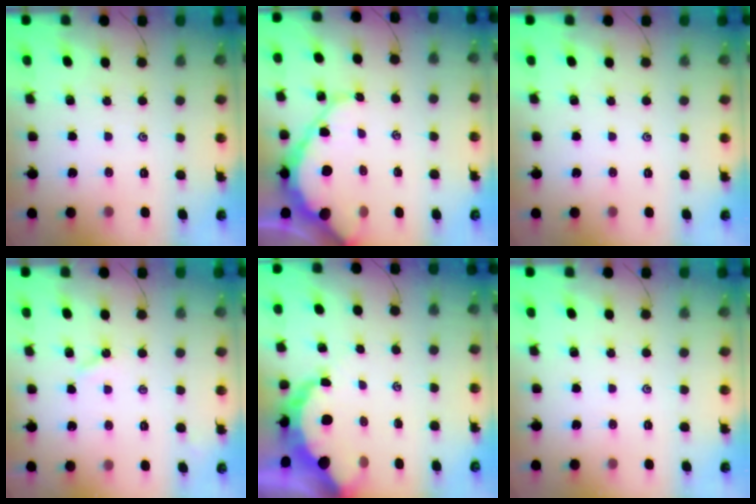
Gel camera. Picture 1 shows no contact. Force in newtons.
{"total": 11.4, "press": 11.3, "slide": 1.1}
{"total": 0.0}
{"total": 2.8, "press": 2.8, "slide": 0.5}
{"total": 7.7, "press": 7.7, "slide": 0.8}
{"total": 0.0}